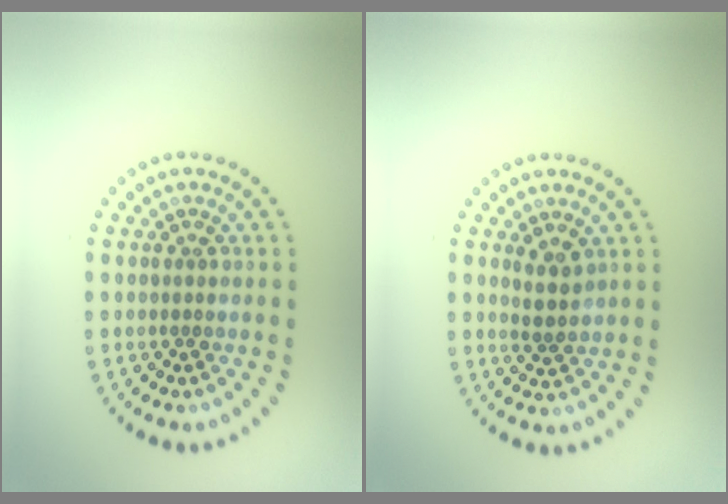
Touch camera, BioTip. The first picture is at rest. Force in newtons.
{"total": 1.7, "press": 1.4, "slide": 1.0}